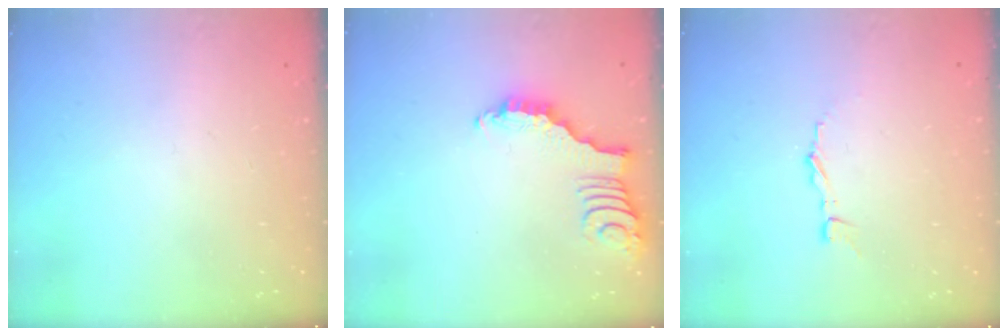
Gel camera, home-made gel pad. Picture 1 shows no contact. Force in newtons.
{"total": 2.9, "press": 2.9, "slide": 0.4}
{"total": 3.9, "press": 3.8, "slide": 0.4}